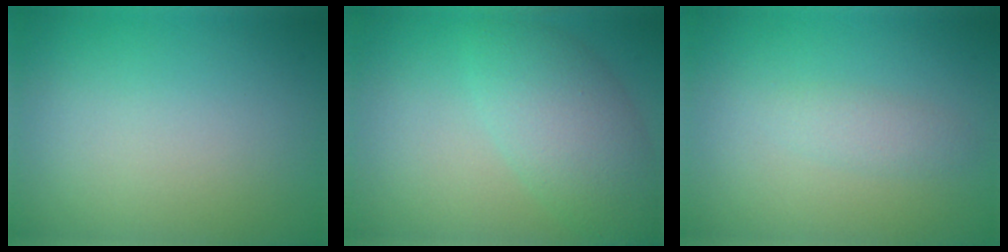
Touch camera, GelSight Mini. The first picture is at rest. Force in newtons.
{"total": 5.2, "press": 5.2, "slide": 0.2}
{"total": 1.4, "press": 1.4, "slide": 0.0}